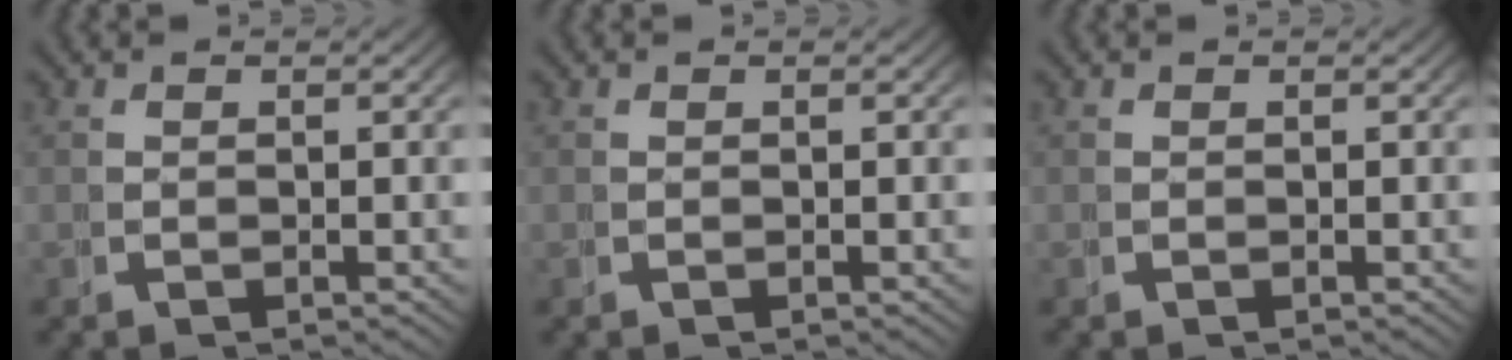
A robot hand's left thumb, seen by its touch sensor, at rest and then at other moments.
{"total": 0.0}
{"total": 0.0}